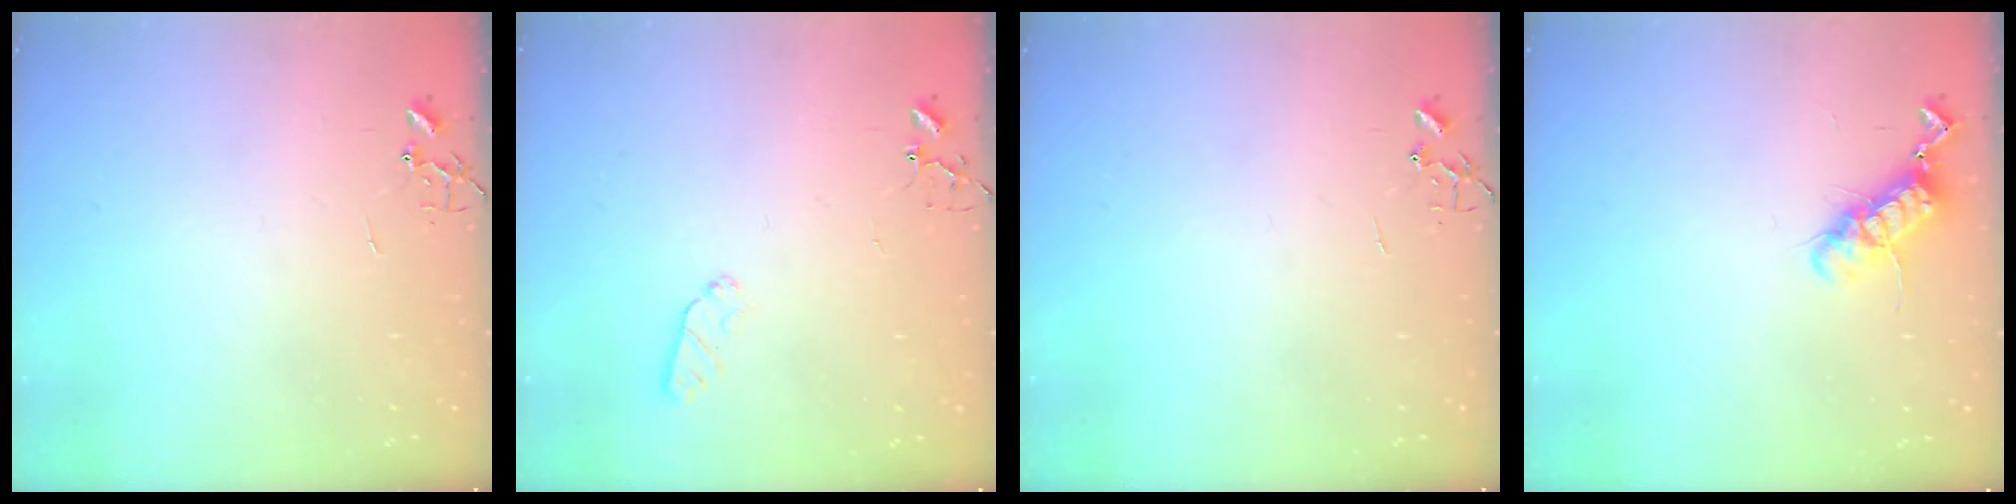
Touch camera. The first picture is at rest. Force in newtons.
{"total": 5.0, "press": 4.9, "slide": 0.7}
{"total": 0.0}
{"total": 11.7, "press": 11.6, "slide": 1.2}